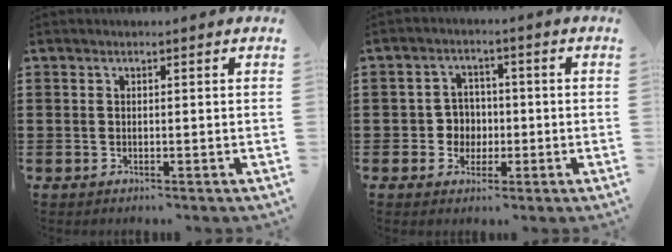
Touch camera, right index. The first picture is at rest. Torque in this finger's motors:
{"motor_torque": [0.64, 0.38, 0.03, 0.02]}